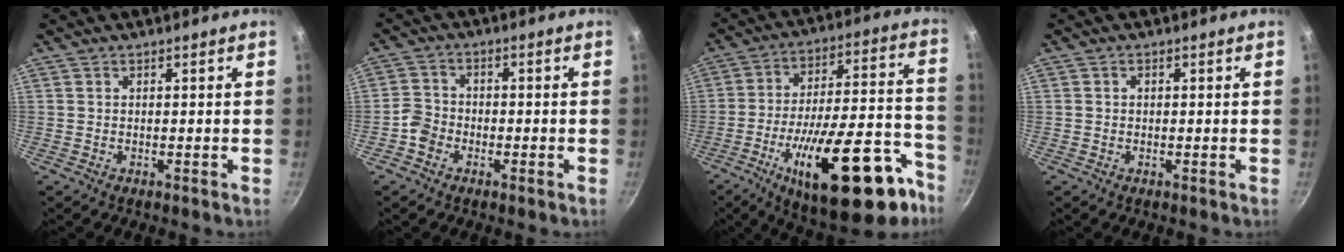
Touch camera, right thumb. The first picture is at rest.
{"total": 3.9, "force": [-2.1, 3.0, 1.3], "torque": [-0.016, 0.023, -0.046]}
{"total": 28.6, "force": [-14.7, 10.9, 22.0], "torque": [-0.285, 0.071, -0.216]}
{"total": 0.7, "force": [0.0, 0.6, 0.3], "torque": [-0.005, 0.005, 0.001]}